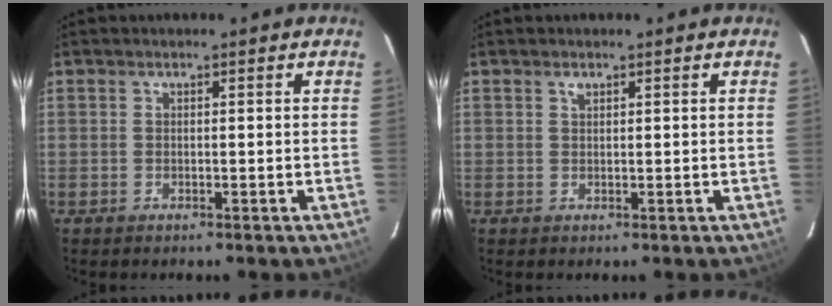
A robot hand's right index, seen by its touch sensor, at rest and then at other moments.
{"total": 0.8, "force": [0.5, 0.4, 0.4], "torque": [-0.007, 0.002, 0.010]}